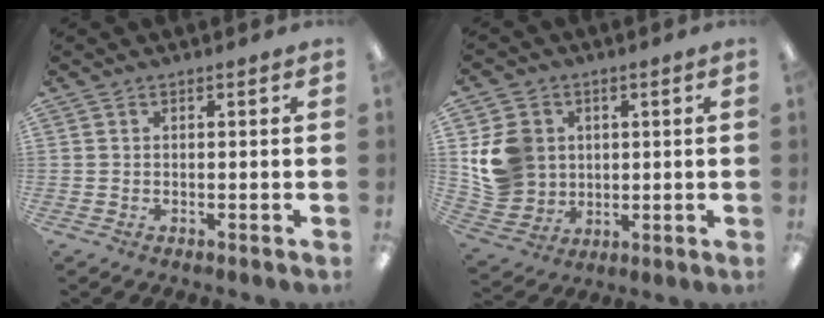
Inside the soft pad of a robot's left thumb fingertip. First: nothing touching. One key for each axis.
{"total": 11.4, "fx": 2.5, "fy": 10.3, "fz": 4.1, "tx": -0.106, "ty": 0.004, "tz": 0.058}